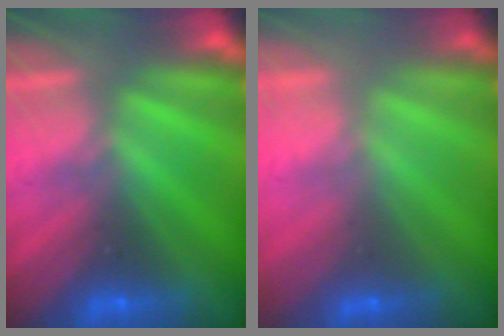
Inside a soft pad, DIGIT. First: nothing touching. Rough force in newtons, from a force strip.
{"total": 1.9}